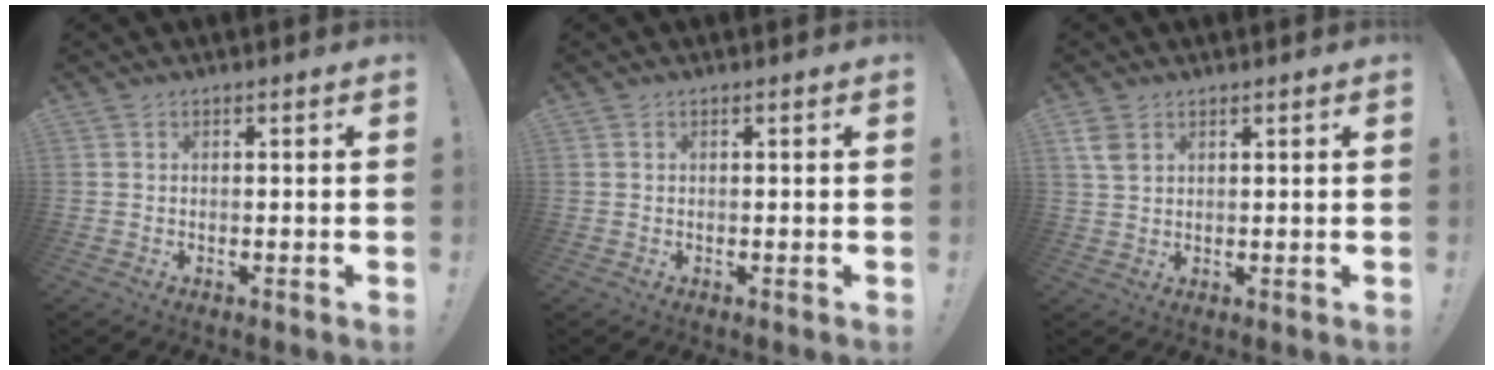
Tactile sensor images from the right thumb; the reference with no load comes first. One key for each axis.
{"total": 0.0}
{"total": 4.5, "fx": 2.4, "fy": 2.8, "fz": 2.7, "tx": -0.047, "ty": -0.002, "tz": 0.047}